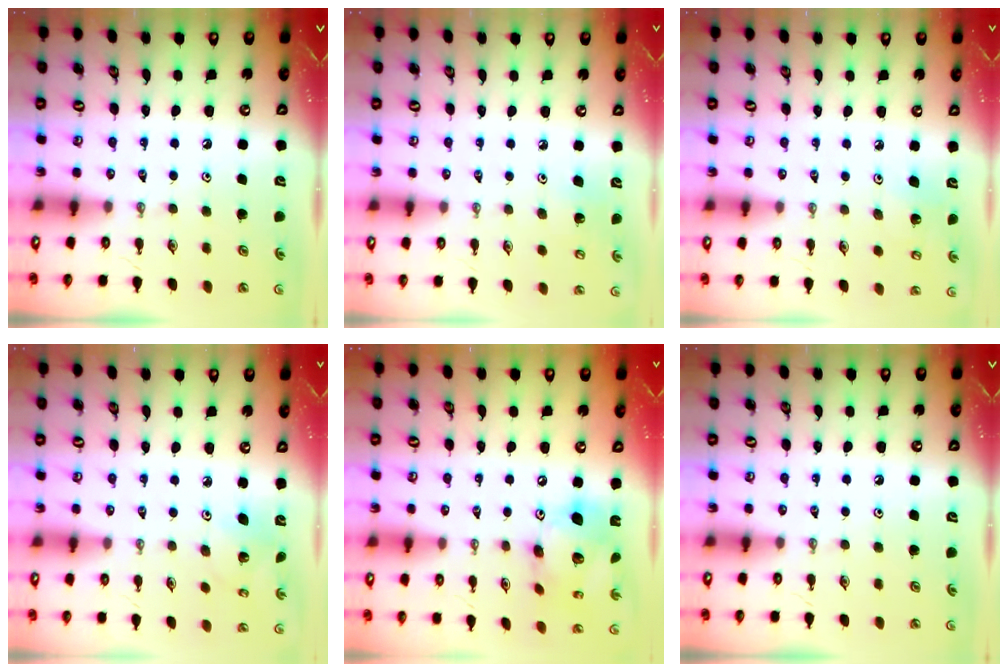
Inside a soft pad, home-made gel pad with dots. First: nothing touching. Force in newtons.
{"total": 4.7, "press": 4.6, "slide": 0.7}
{"total": 5.6, "press": 5.3, "slide": 1.6}
{"total": 4.1, "press": 4.1, "slide": 0.5}
{"total": 16.5, "press": 16.4, "slide": 1.8}
{"total": 0.0}